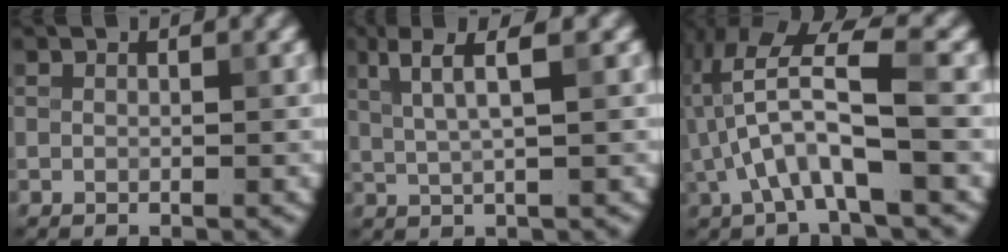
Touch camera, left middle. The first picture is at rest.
{"total": 4.1, "force": [1.8, 0.7, 3.6], "torque": [-0.068, 0.004, 0.036]}
{"total": 7.2, "force": [-0.6, 2.0, 6.9], "torque": [-0.152, 0.017, -0.016]}